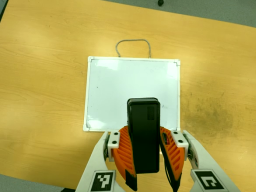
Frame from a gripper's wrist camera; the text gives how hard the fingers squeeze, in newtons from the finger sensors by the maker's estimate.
{"total": 8.1, "left": 7.6, "right": 8.6}